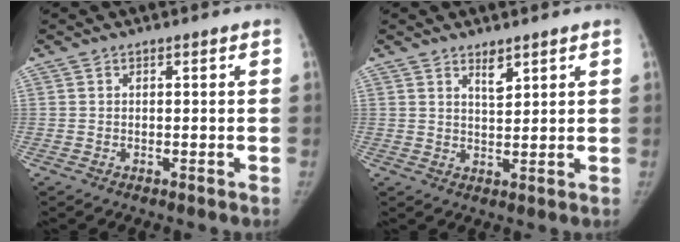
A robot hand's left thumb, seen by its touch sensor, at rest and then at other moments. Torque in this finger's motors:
{"motor_torque": [0.01, -0.21, 0.39, -0.30, 0.13]}